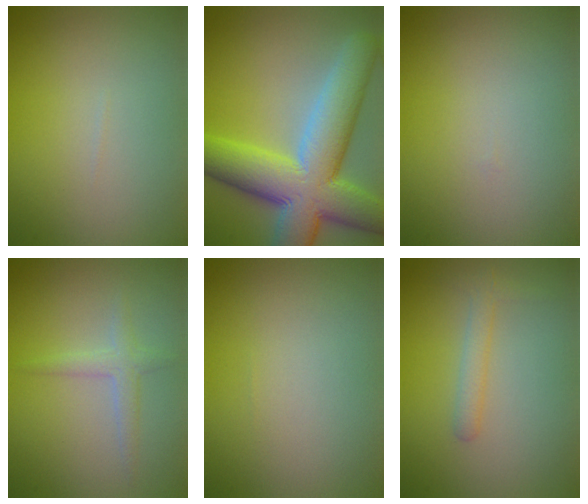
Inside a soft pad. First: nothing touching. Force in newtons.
{"total": 12.2, "press": 12.2, "slide": 0.5}
{"total": 0.0}
{"total": 1.7, "press": 1.7, "slide": 0.1}
{"total": 0.0}
{"total": 1.6, "press": 1.6, "slide": 0.1}